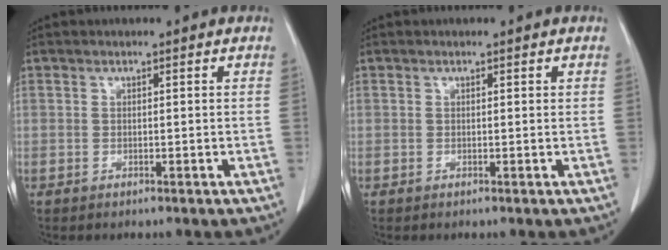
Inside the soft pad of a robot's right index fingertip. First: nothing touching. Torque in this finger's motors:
{"motor_torque": [-0.13, 0.07, -0.04, -0.01]}